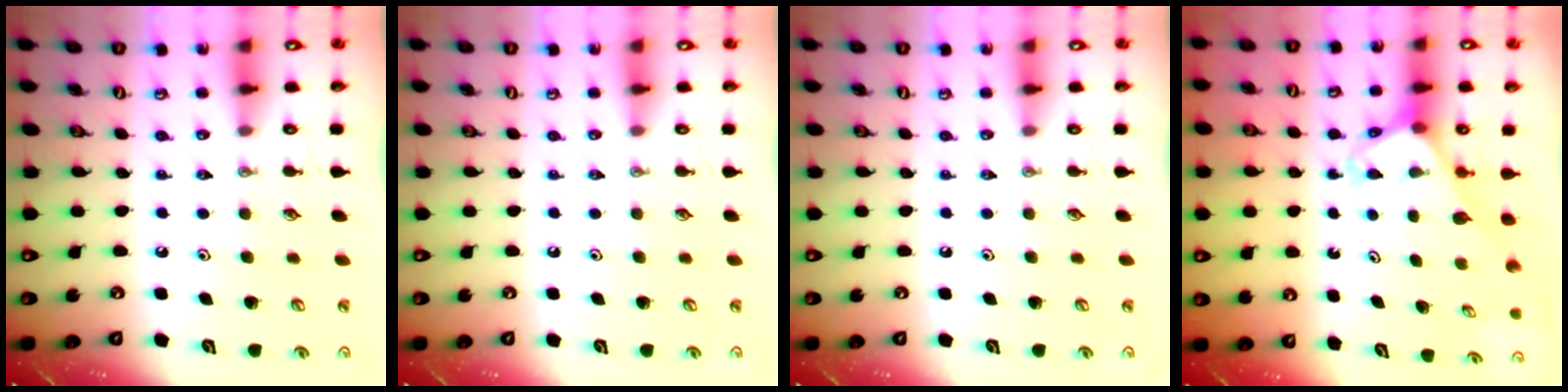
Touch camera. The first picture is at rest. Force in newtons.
{"total": 0.0}
{"total": 0.0}
{"total": 3.4, "press": 3.4, "slide": 0.2}